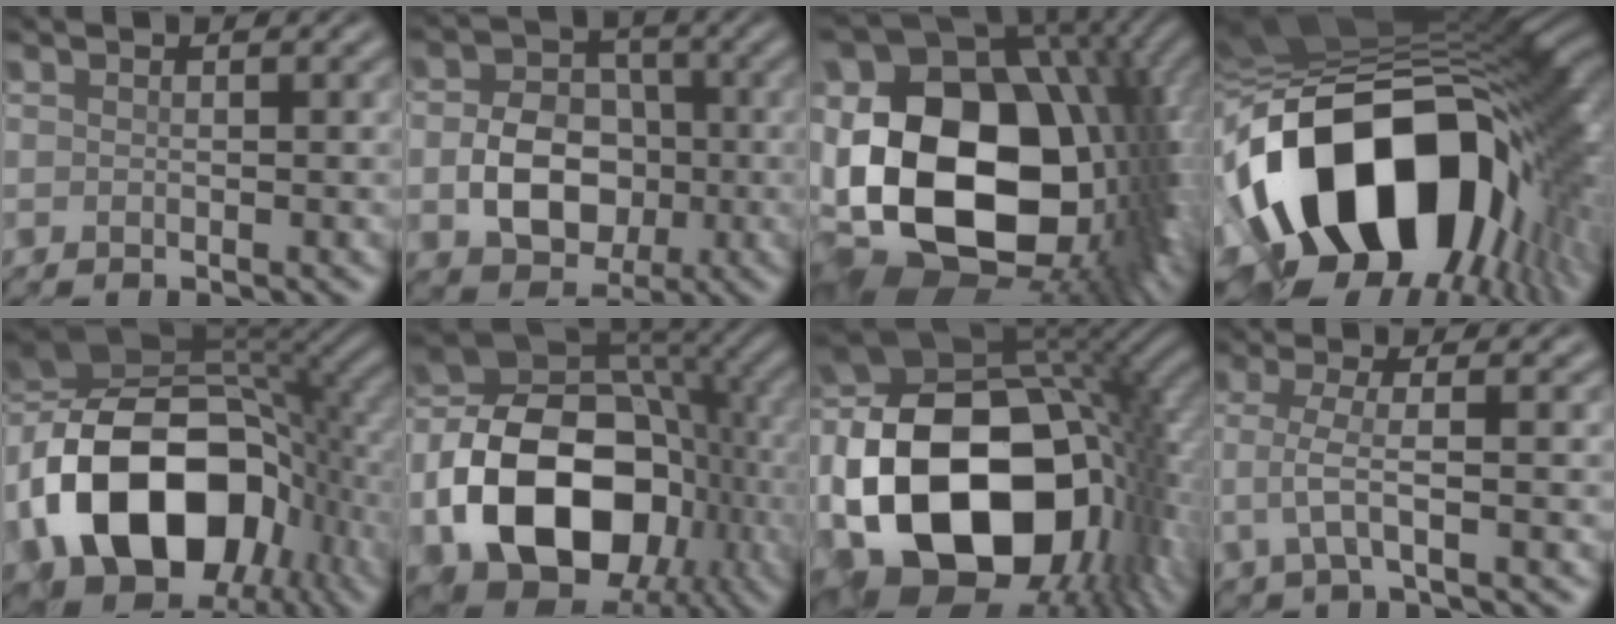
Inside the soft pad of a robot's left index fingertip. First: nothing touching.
{"total": 6.6, "force": [-1.4, 4.9, 4.1], "torque": [-0.073, 0.001, -0.023]}
{"total": 20.1, "force": [-0.5, 13.5, 14.8], "torque": [-0.314, -0.006, 0.008]}
{"total": 19.7, "force": [-5.2, 12.1, 14.7], "torque": [-0.283, -0.011, -0.083]}
{"total": 18.8, "force": [-3.6, 12.9, 13.2], "torque": [-0.290, -0.011, -0.057]}
{"total": 16.8, "force": [-4.1, 11.6, 11.4], "torque": [-0.221, -0.020, -0.059]}
{"total": 20.7, "force": [-1.0, 13.3, 15.8], "torque": [-0.324, -0.038, 0.020]}
{"total": 2.6, "force": [-0.2, 0.0, 2.6], "torque": [-0.066, 0.001, -0.005]}